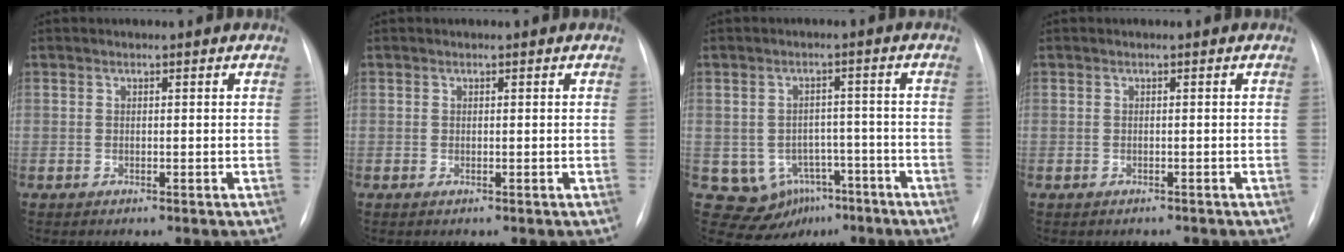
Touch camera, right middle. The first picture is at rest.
{"total": 0.0}
{"total": 8.2, "force": [-4.0, 6.9, 2.0], "torque": [-0.027, 0.020, -0.044]}
{"total": 1.2, "force": [-1.0, 0.6, 0.1], "torque": [-0.005, 0.001, -0.012]}